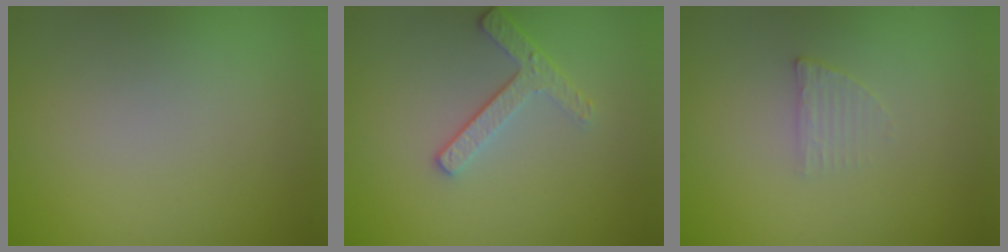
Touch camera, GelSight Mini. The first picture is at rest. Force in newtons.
{"total": 2.6, "press": 2.2, "slide": 1.3}
{"total": 1.2, "press": 1.2, "slide": 0.3}